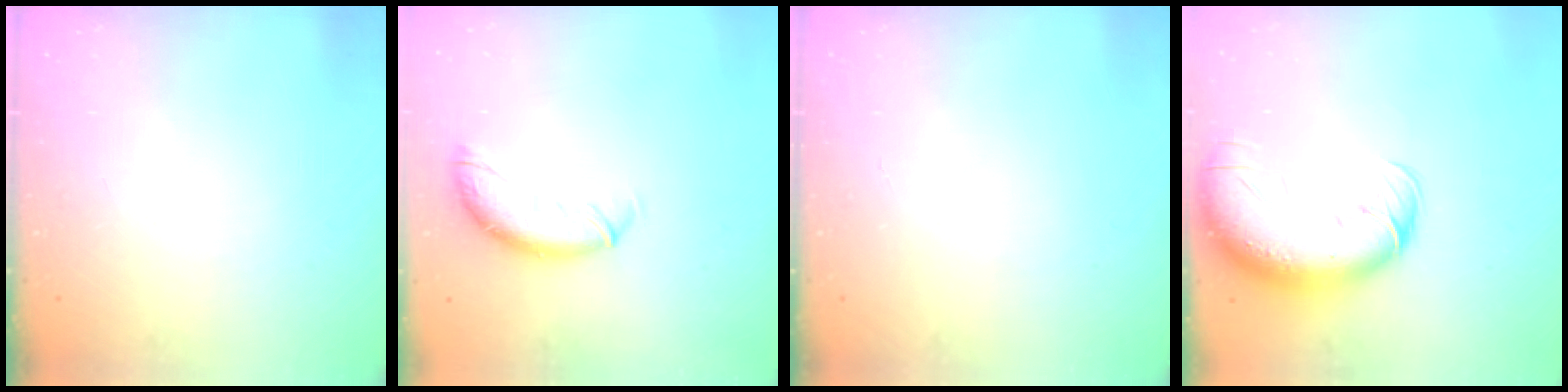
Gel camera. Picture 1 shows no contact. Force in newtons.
{"total": 10.5, "press": 10.4, "slide": 1.1}
{"total": 0.0}
{"total": 14.7, "press": 14.2, "slide": 3.7}